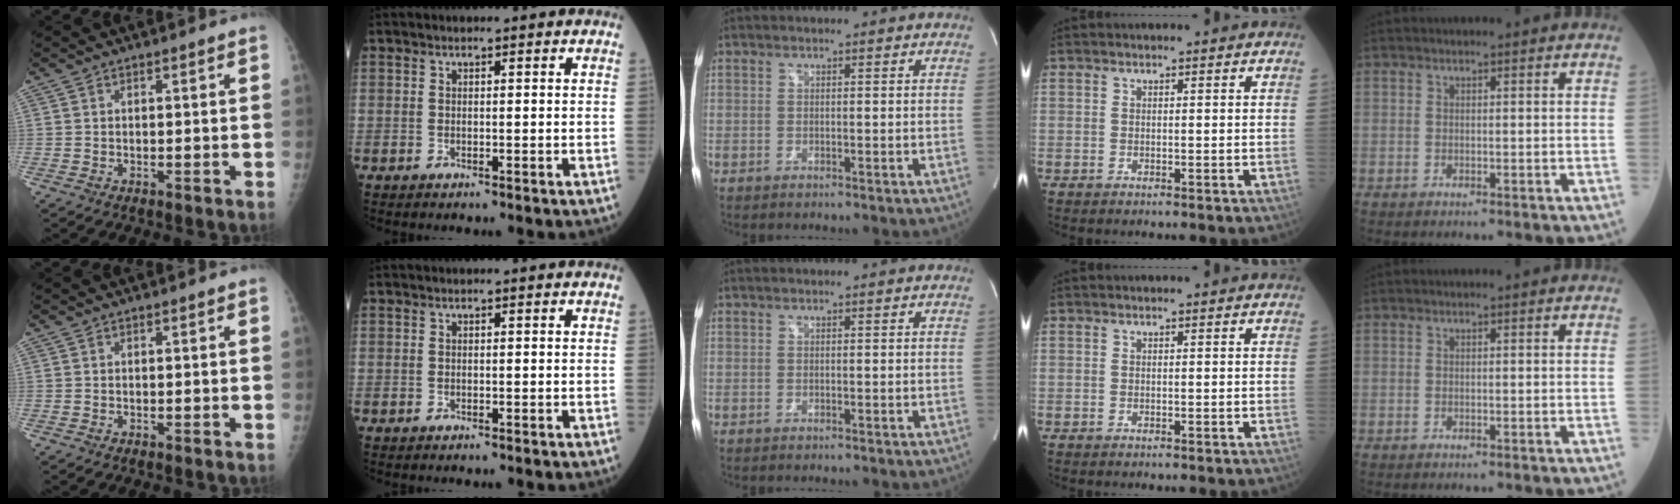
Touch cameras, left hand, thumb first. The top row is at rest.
{}